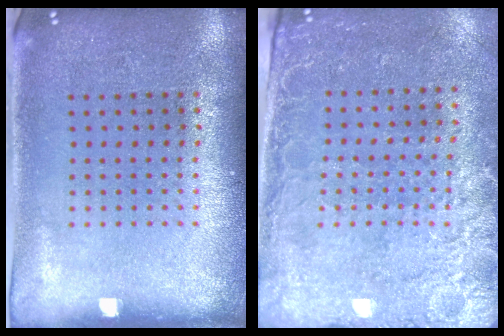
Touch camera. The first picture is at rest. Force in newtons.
{"total": 2.6, "press": 2.4, "slide": 1.1}